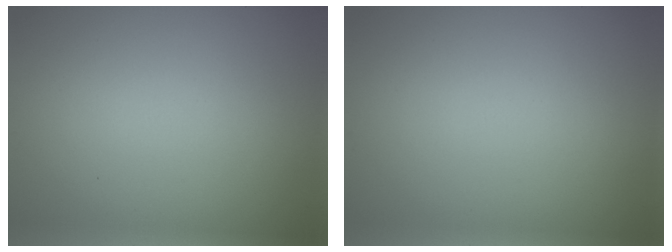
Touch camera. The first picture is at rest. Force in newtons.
{"total": 0.0}